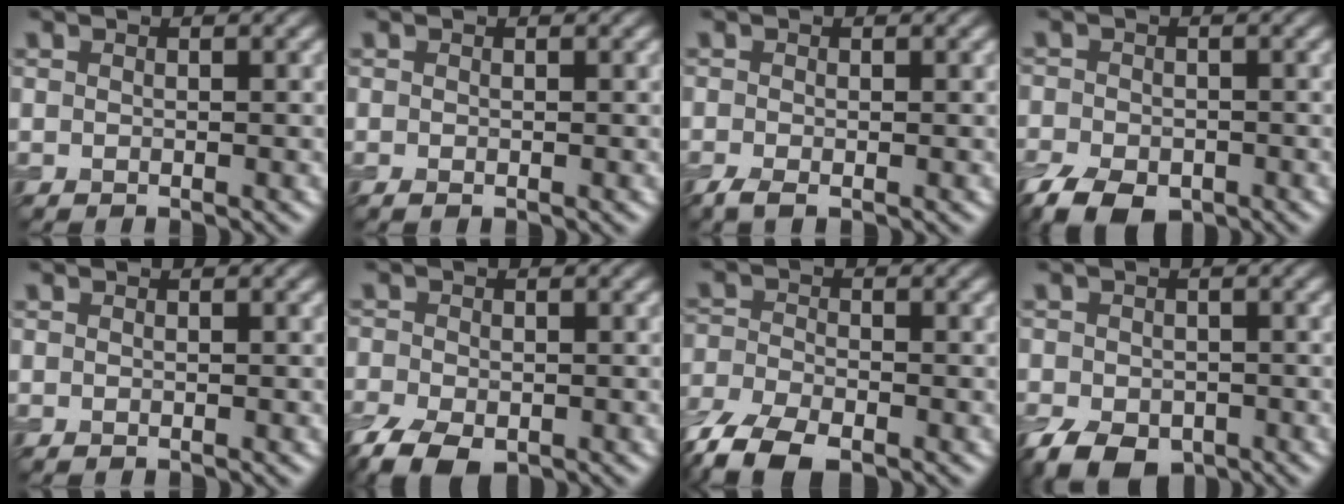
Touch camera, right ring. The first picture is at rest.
{"total": 0.0}
{"total": 1.3, "force": [-0.8, 0.4, 1.0], "torque": [-0.027, -0.007, -0.020]}
{"total": 5.7, "force": [-3.6, 3.1, 3.1], "torque": [-0.064, -0.020, -0.069]}
{"total": 0.0}
{"total": 5.0, "force": [-2.9, 2.6, 3.1], "torque": [-0.066, -0.012, -0.057]}
{"total": 6.5, "force": [-4.4, 2.8, 4.0], "torque": [-0.086, -0.022, -0.092]}
{"total": 4.9, "force": [-2.5, 3.2, 2.7], "torque": [-0.052, -0.015, -0.043]}